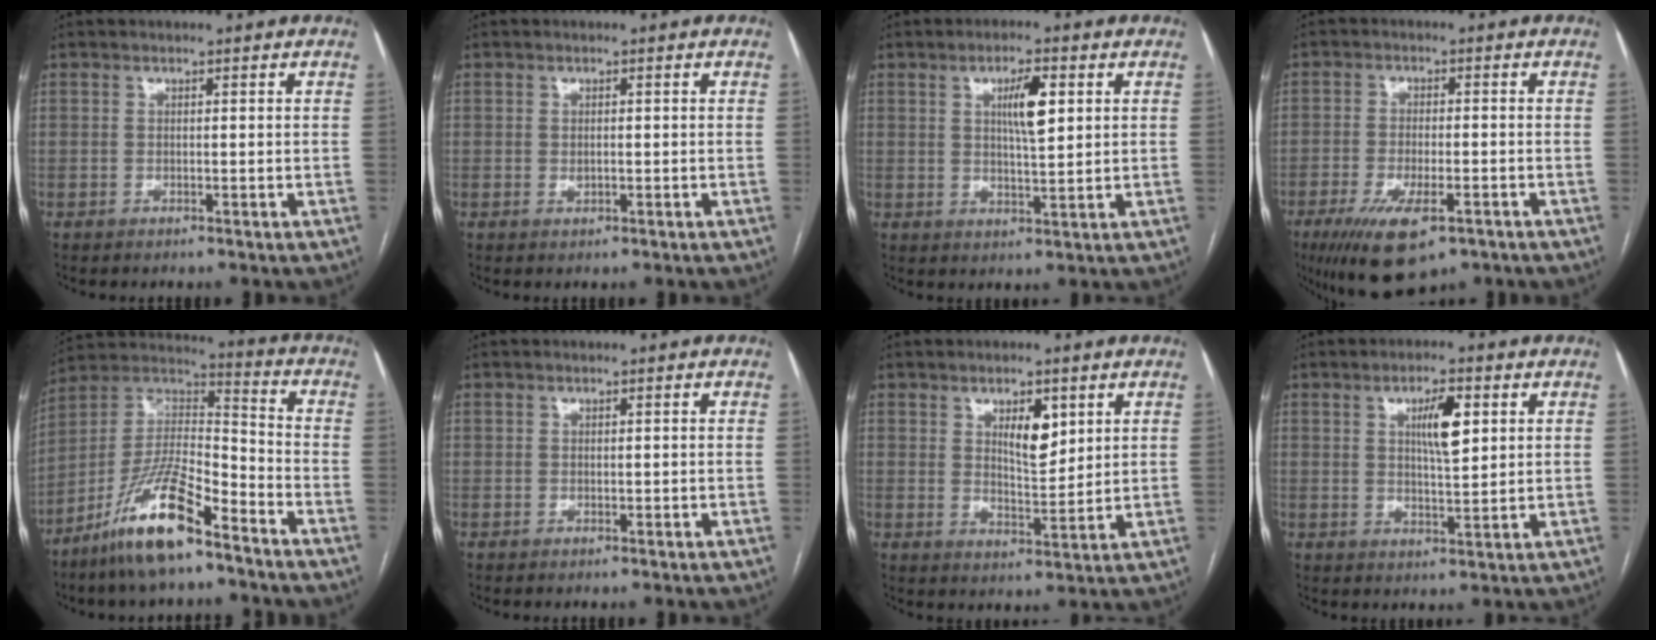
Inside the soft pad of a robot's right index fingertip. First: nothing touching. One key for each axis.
{"total": 1.0, "fx": 0.0, "fy": 0.5, "fz": 0.8, "tx": -0.017, "ty": -0.002, "tz": 0.002}
{"total": 5.6, "fx": 1.8, "fy": 1.0, "fz": 5.2, "tx": -0.091, "ty": 0.003, "tz": 0.032}
{"total": 10.5, "fx": -6.1, "fy": 3.4, "fz": 7.8, "tx": -0.143, "ty": -0.021, "tz": -0.097}
{"total": 15.3, "fx": -10.1, "fy": 3.1, "fz": 11.0, "tx": -0.218, "ty": 0.005, "tz": -0.186}
{"total": 0.0}
{"total": 5.6, "fx": 2.5, "fy": 2.0, "fz": 4.6, "tx": -0.078, "ty": -0.005, "tz": 0.047}
{"total": 6.0, "fx": 2.0, "fy": 1.3, "fz": 5.4, "tx": -0.094, "ty": 0.004, "tz": 0.036}